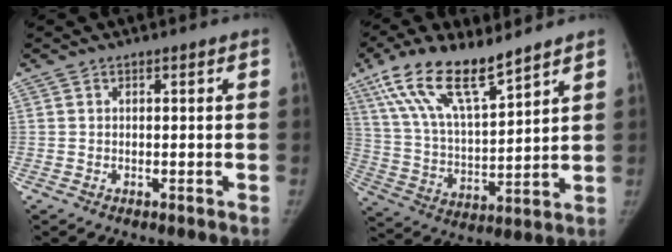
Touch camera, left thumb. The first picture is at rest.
{"total": 16.3, "force": [11.0, 4.8, 11.0], "torque": [-0.190, -0.043, 0.218]}